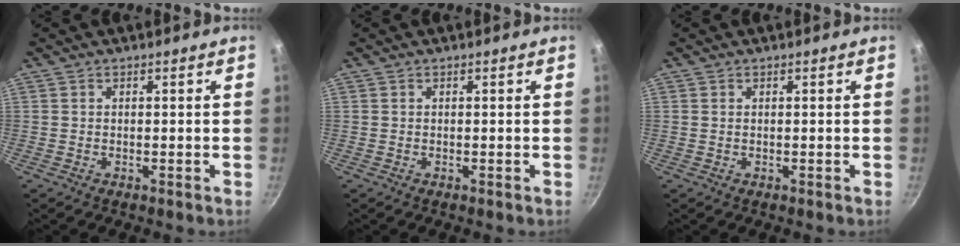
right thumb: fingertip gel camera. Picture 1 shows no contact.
{"total": 0.0}
{"total": 0.0}